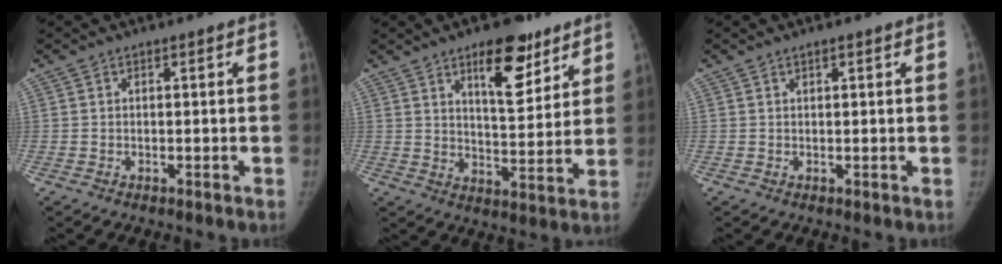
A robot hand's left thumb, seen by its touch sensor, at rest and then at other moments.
{"total": 12.6, "force": [7.6, 5.2, 8.5], "torque": [-0.092, -0.046, 0.117]}
{"total": 0.7, "force": [0.5, 0.2, 0.5], "torque": [-0.008, -0.001, 0.009]}